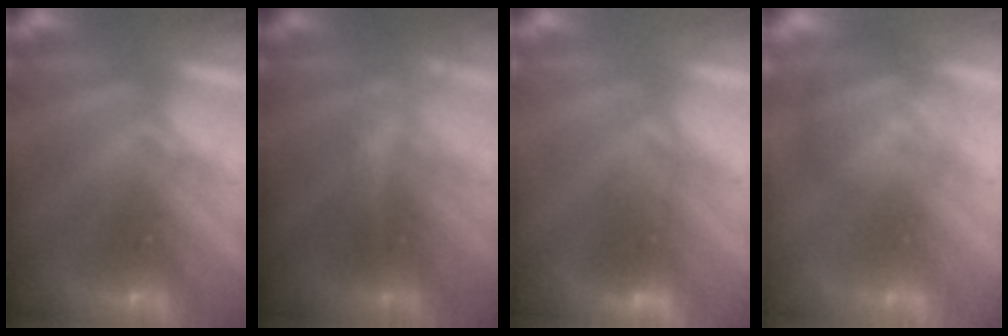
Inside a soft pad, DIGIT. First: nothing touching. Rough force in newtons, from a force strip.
{"total": 2.1}
{"total": 2.0}
{"total": 3.2}